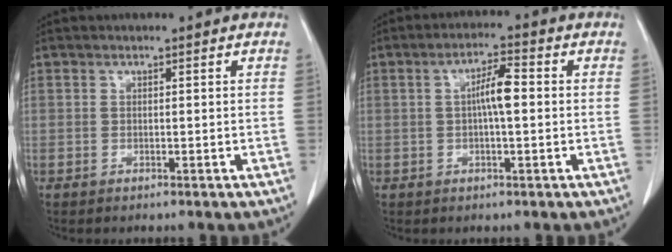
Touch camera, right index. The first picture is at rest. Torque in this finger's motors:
{"motor_torque": [0.88, -0.11, 0.42, 0.10]}